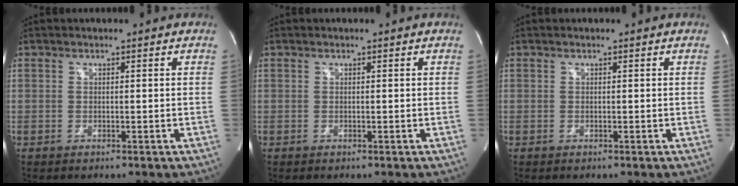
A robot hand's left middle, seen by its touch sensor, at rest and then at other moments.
{"total": 0.0}
{"total": 0.0}